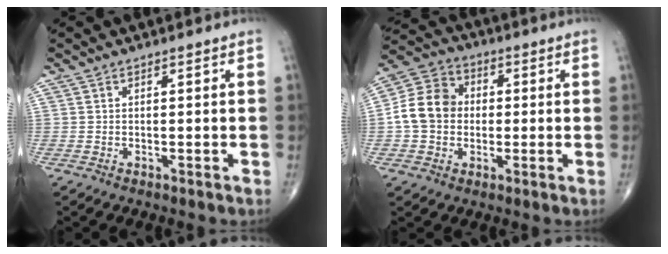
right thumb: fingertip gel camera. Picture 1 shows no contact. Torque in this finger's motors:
{"motor_torque": [0.75, 2.54, 0.69, -0.56, 0.11]}